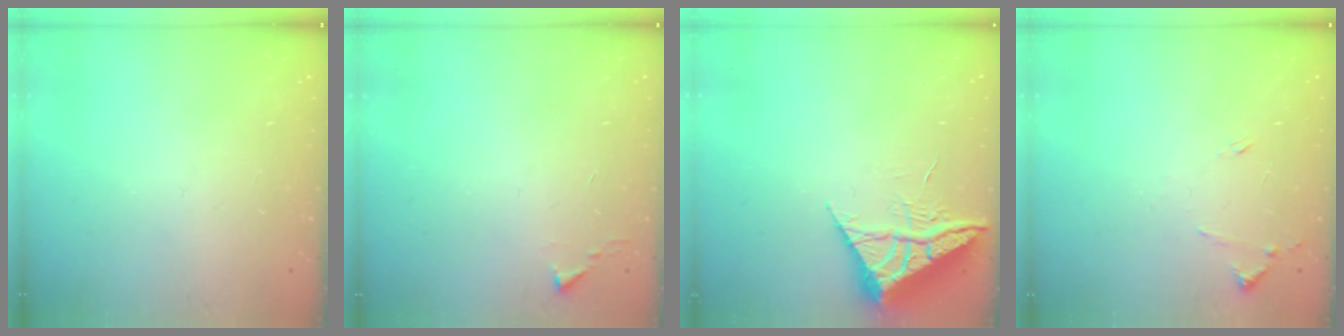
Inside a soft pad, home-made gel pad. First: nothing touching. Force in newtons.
{"total": 1.1, "press": 1.1, "slide": 0.1}
{"total": 7.0, "press": 7.0, "slide": 0.3}
{"total": 8.0, "press": 8.0, "slide": 0.7}